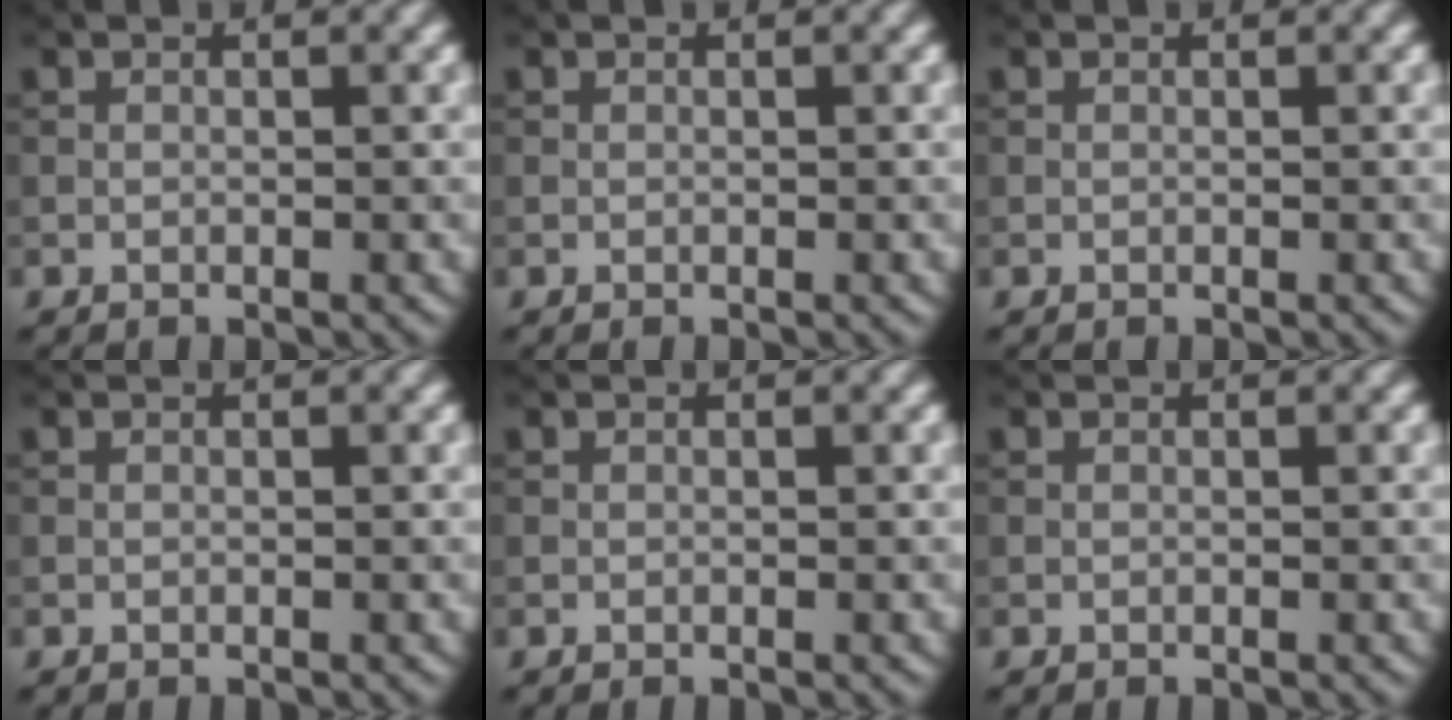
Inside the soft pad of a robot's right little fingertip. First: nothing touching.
{"total": 0.0}
{"total": 0.0}
{"total": 0.0}
{"total": 0.0}
{"total": 0.0}